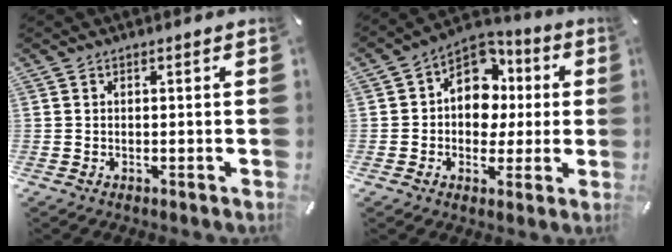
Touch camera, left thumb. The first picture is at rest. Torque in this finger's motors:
{"motor_torque": [1.79, 1.74, 0.68, -0.53, 0.26]}